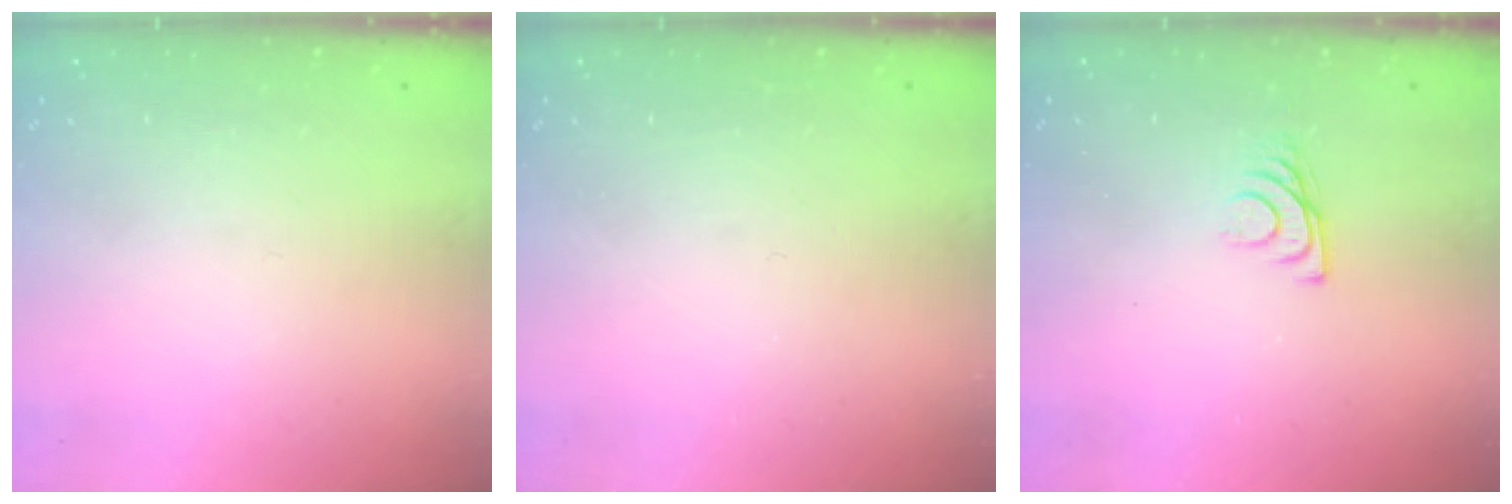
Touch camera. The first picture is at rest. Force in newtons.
{"total": 0.0}
{"total": 6.8, "press": 6.8, "slide": 0.6}